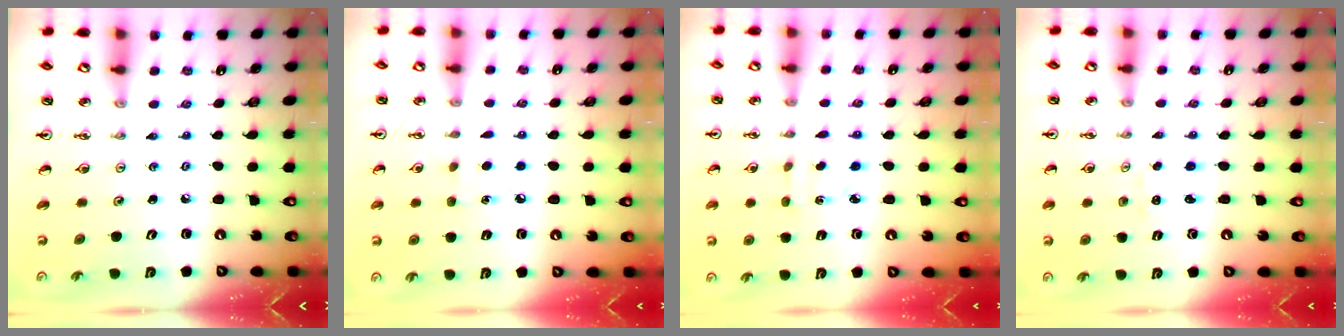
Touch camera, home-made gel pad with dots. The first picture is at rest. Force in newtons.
{"total": 6.2, "press": 6.2, "slide": 0.7}
{"total": 2.9, "press": 2.8, "slide": 0.7}
{"total": 1.2, "press": 1.1, "slide": 0.2}